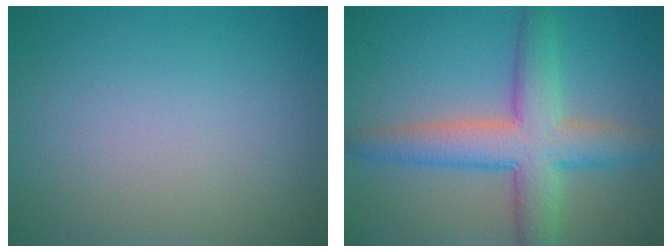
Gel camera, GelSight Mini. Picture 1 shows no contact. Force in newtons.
{"total": 6.7, "press": 6.7, "slide": 0.2}